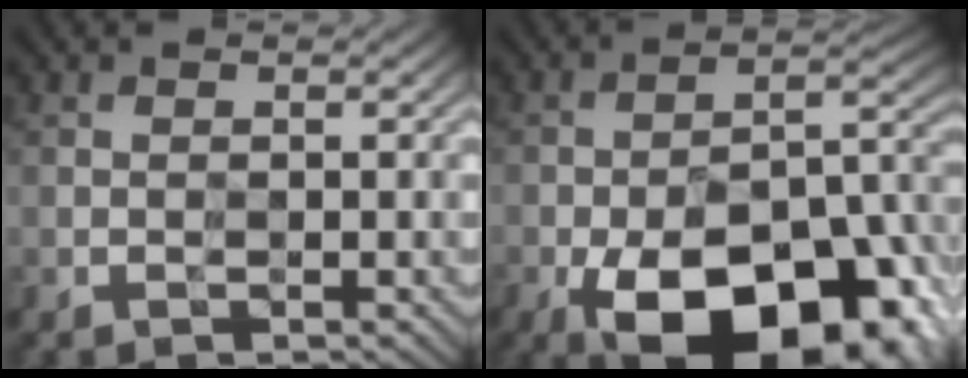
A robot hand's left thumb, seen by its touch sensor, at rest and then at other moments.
{"total": 19.6, "force": [-11.4, 9.0, 13.1], "torque": [-0.194, -0.025, -0.175]}